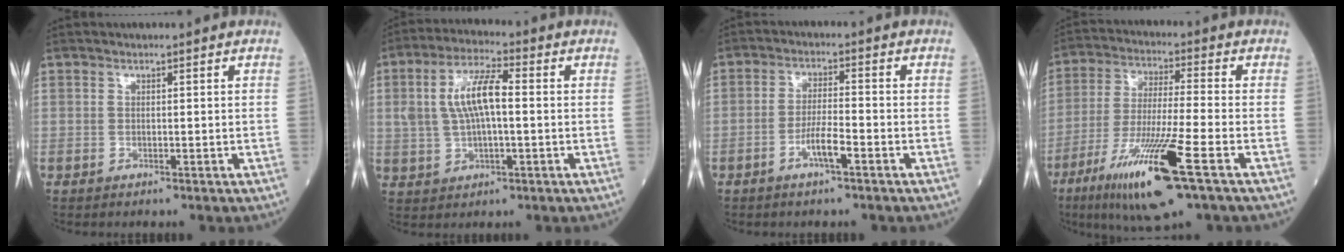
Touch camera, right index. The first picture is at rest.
{"total": 8.6, "force": [1.1, 2.8, 8.1], "torque": [-0.169, 0.019, 0.024]}
{"total": 6.9, "force": [-3.4, 0.7, 5.9], "torque": [-0.119, 0.001, -0.062]}
{"total": 15.4, "force": [-7.5, 0.4, 13.4], "torque": [-0.272, -0.037, -0.131]}